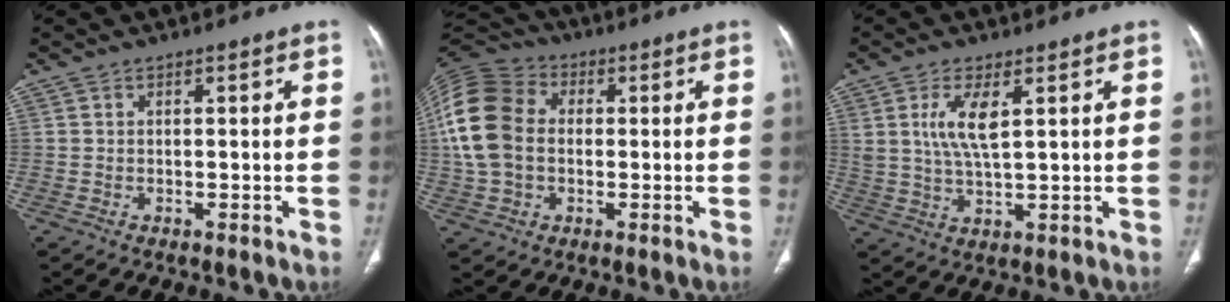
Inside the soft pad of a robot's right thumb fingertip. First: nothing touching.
{"total": 15.7, "force": [0.7, 11.8, 10.4], "torque": [-0.213, 0.028, 0.006]}
{"total": 7.2, "force": [2.4, 2.6, 6.2], "torque": [-0.130, -0.012, 0.055]}